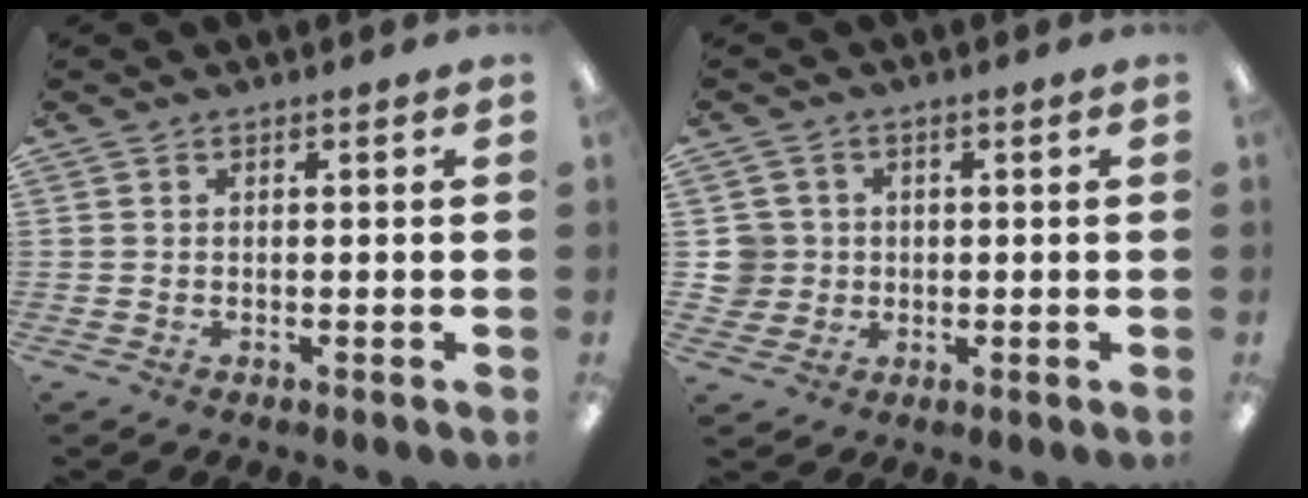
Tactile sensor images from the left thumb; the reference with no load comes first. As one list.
[{"total": 5.2, "force": [0.5, 5.1, 0.8], "torque": [-0.028, 0.007, 0.009]}]